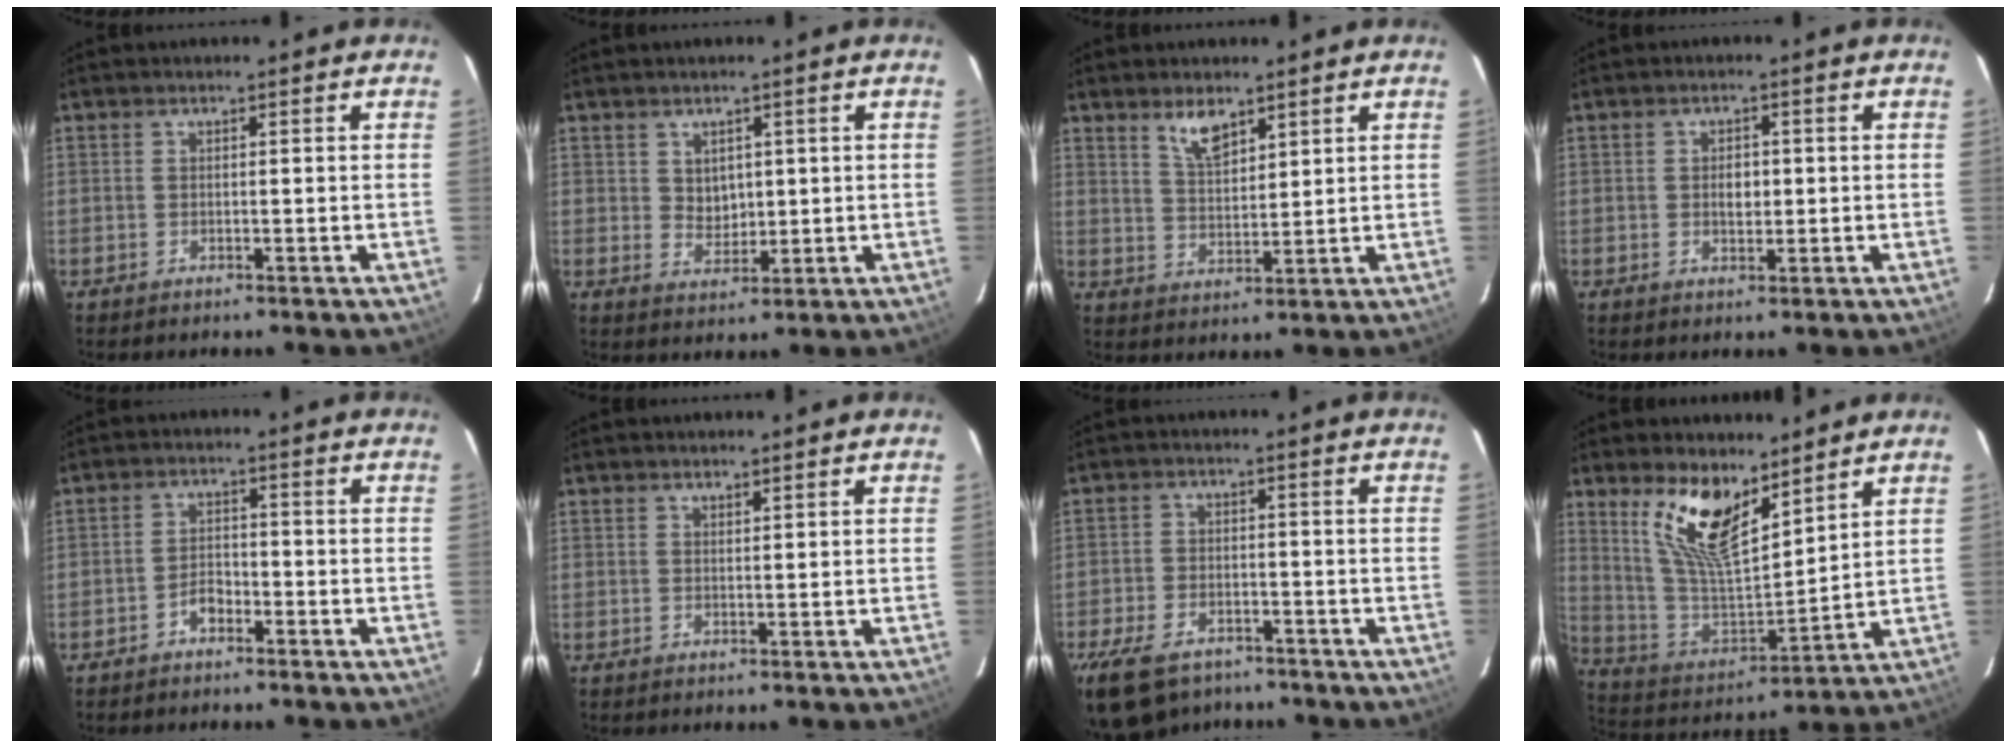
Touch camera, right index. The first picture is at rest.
{"total": 3.6, "force": [1.3, 2.9, 1.6], "torque": [-0.022, 0.001, 0.030]}
{"total": 5.9, "force": [4.2, 2.1, 3.5], "torque": [-0.064, 0.001, 0.084]}
{"total": 2.7, "force": [0.0, 1.8, 2.0], "torque": [-0.033, 0.004, 0.001]}
{"total": 3.0, "force": [-2.2, 1.5, 1.2], "torque": [-0.031, 0.009, -0.036]}
{"total": 1.0, "force": [0.9, 0.2, 0.3], "torque": [-0.008, -0.001, 0.016]}
{"total": 13.3, "force": [-9.2, 7.4, 6.1], "torque": [-0.159, -0.011, -0.153]}
{"total": 14.4, "force": [9.2, 5.2, 9.7], "torque": [-0.196, -0.001, 0.190]}